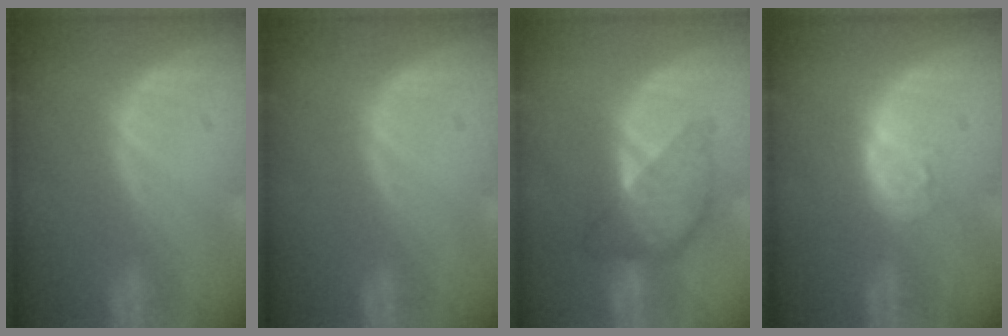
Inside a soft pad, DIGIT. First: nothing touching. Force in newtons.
{"total": 0.0}
{"total": 6.4, "press": 6.4, "slide": 0.3}
{"total": 3.9, "press": 3.7, "slide": 1.2}